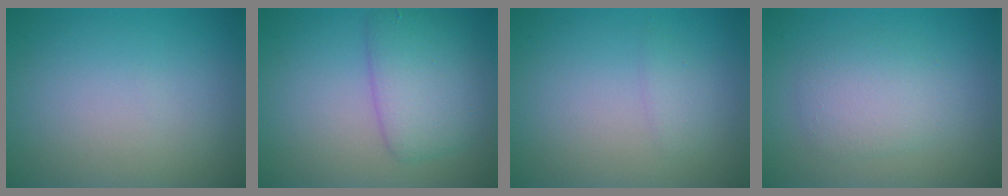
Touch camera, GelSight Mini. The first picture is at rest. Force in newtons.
{"total": 4.6, "press": 4.6, "slide": 0.1}
{"total": 1.1, "press": 1.1, "slide": 0.1}
{"total": 2.9, "press": 2.9, "slide": 0.1}